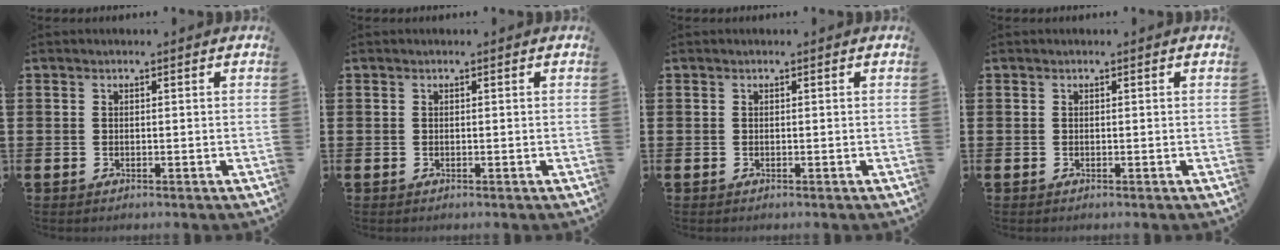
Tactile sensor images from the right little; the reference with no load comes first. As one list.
[{"total": 0.0}, {"total": 0.0}, {"total": 0.0}]